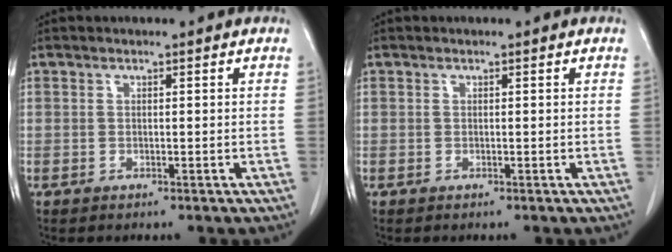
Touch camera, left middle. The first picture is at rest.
{"total": 0.0}